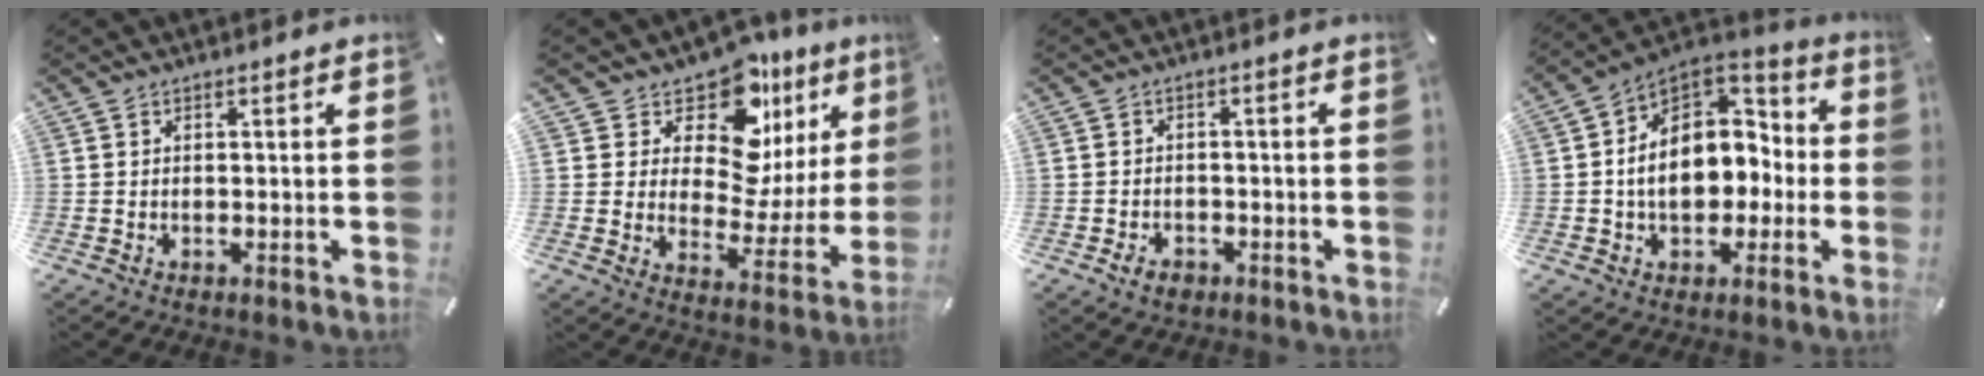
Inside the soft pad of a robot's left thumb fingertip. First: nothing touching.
{"total": 14.5, "force": [9.9, 8.1, 6.9], "torque": [-0.094, -0.098, 0.168]}
{"total": 3.4, "force": [-1.8, 2.4, 1.6], "torque": [-0.033, 0.006, -0.035]}
{"total": 14.9, "force": [-0.7, 11.6, 9.3], "torque": [-0.149, 0.003, -0.009]}